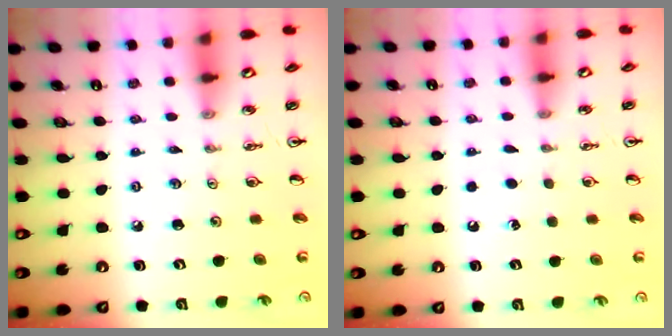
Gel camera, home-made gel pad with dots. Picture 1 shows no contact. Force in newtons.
{"total": 1.5, "press": 1.5, "slide": 0.1}